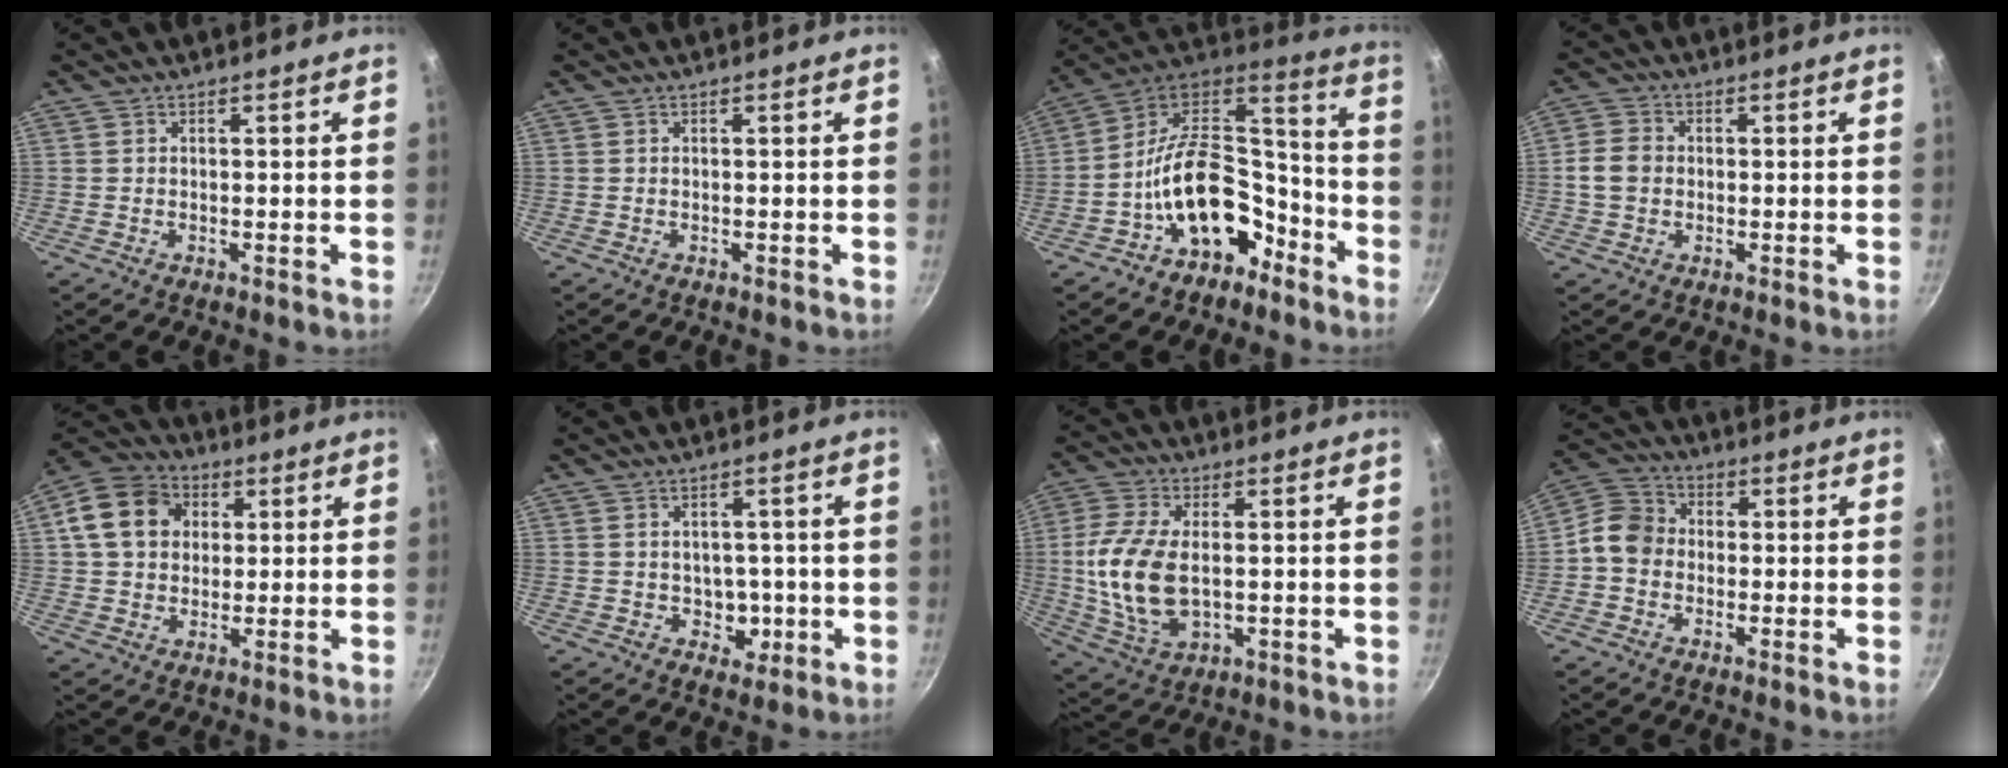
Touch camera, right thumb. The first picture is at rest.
{"total": 0.0}
{"total": 19.3, "force": [-8.4, 12.2, 12.3], "torque": [-0.163, 0.095, -0.139]}
{"total": 5.5, "force": [-0.2, 4.6, 3.0], "torque": [-0.043, 0.011, -0.012]}
{"total": 13.1, "force": [3.0, 10.6, 7.0], "torque": [-0.104, 0.016, 0.037]}
{"total": 4.3, "force": [-0.5, 3.6, 2.2], "torque": [0.000, 0.003, -0.001]}
{"total": 14.0, "force": [-0.1, 7.9, 11.5], "torque": [-0.232, -0.002, 0.002]}
{"total": 7.6, "force": [-1.1, 6.5, 3.8], "torque": [-0.047, 0.024, -0.045]}